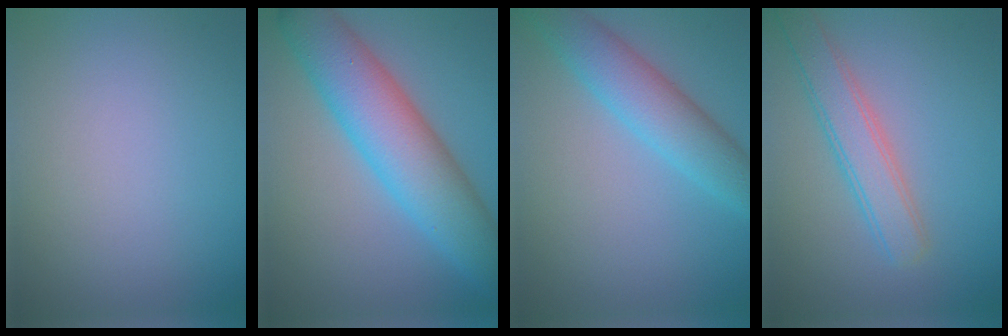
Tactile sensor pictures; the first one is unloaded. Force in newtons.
{"total": 8.6, "press": 8.6, "slide": 0.2}
{"total": 4.9, "press": 4.9, "slide": 0.2}
{"total": 3.7, "press": 3.7, "slide": 0.2}